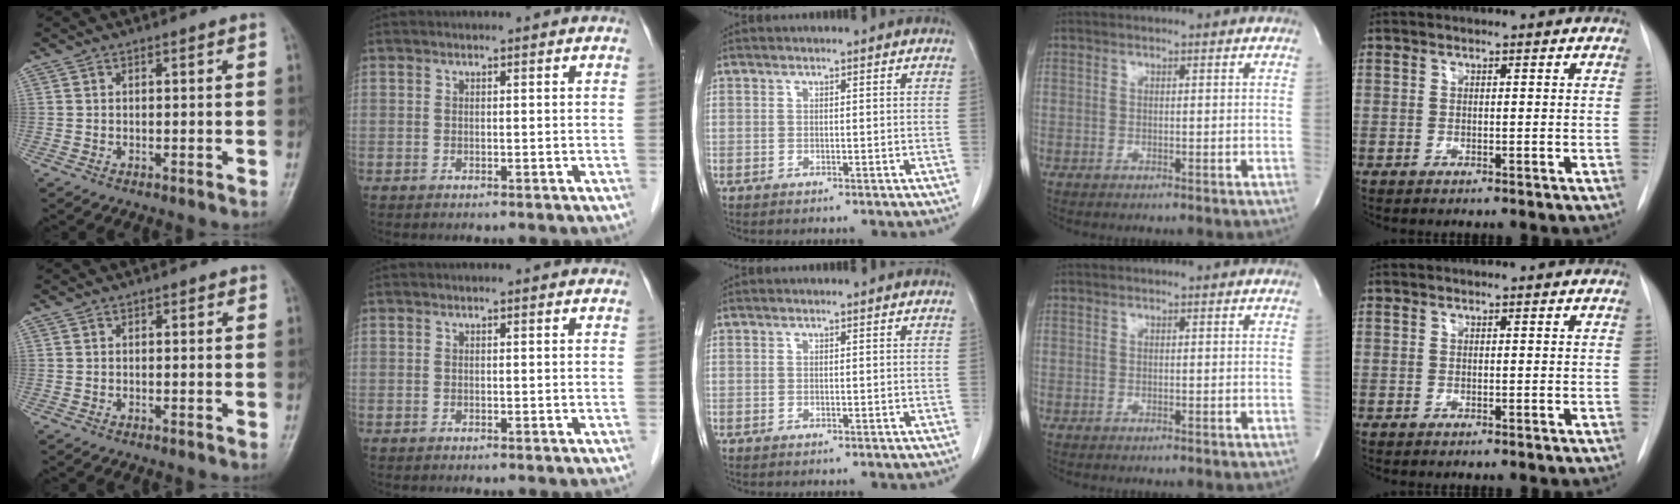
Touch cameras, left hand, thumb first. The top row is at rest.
{"thumb": {"total": 1.0, "force": [0.5, 0.7, 0.5], "torque": [0.003, 0.001, 0.002]}}